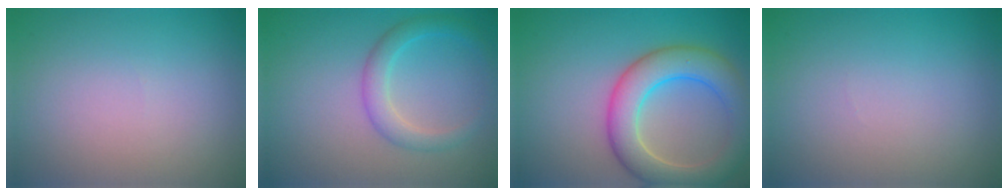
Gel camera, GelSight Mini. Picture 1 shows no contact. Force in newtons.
{"total": 2.7, "press": 2.7, "slide": 0.1}
{"total": 6.7, "press": 6.7, "slide": 0.2}
{"total": 0.0}